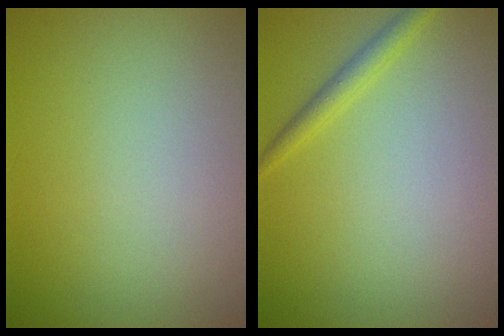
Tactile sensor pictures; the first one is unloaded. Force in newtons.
{"total": 1.5, "press": 1.5, "slide": 0.1}